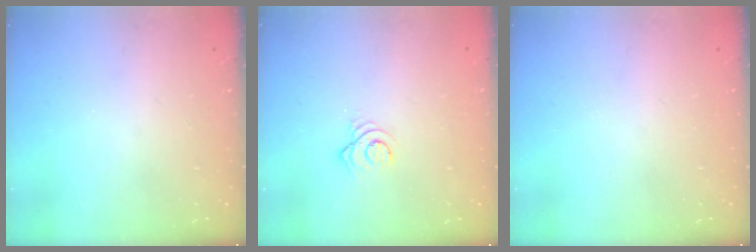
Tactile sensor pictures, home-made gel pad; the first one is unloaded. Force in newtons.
{"total": 2.9, "press": 2.9, "slide": 0.1}
{"total": 0.0}